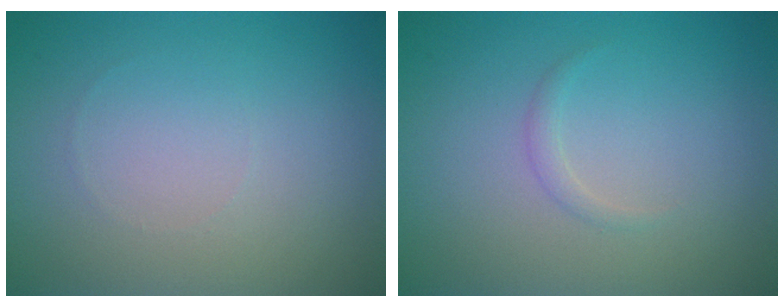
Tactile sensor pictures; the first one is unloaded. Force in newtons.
{"total": 0.7, "press": 0.7, "slide": 0.0}